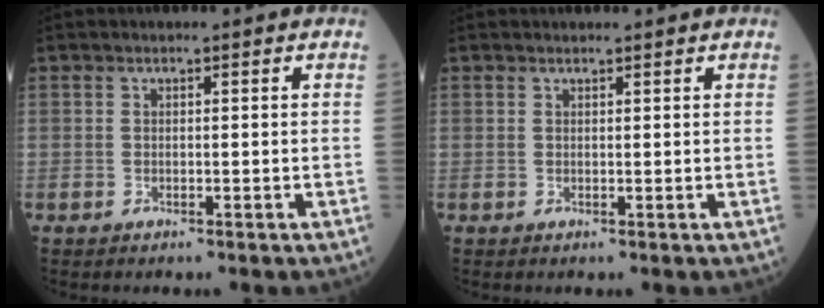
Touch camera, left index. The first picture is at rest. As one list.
[{"total": 1.9, "force": [1.9, 0.2, 0.3], "torque": [-0.005, 0.011, 0.026]}]